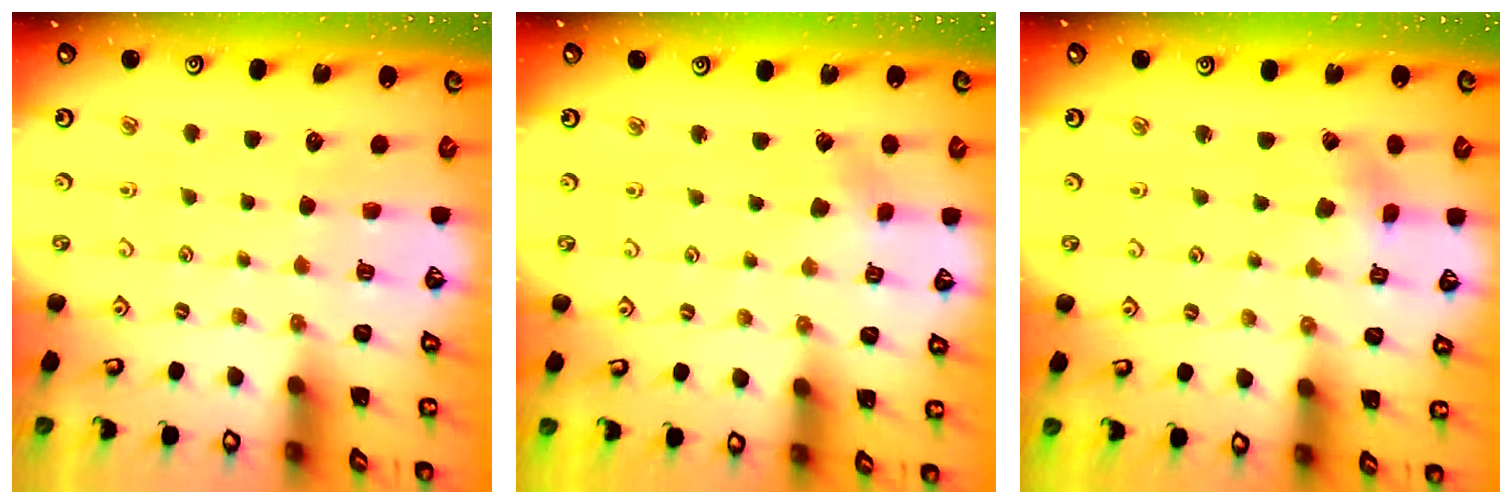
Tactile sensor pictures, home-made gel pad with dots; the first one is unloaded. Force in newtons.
{"total": 2.9, "press": 2.9, "slide": 0.3}
{"total": 2.6, "press": 2.5, "slide": 0.5}